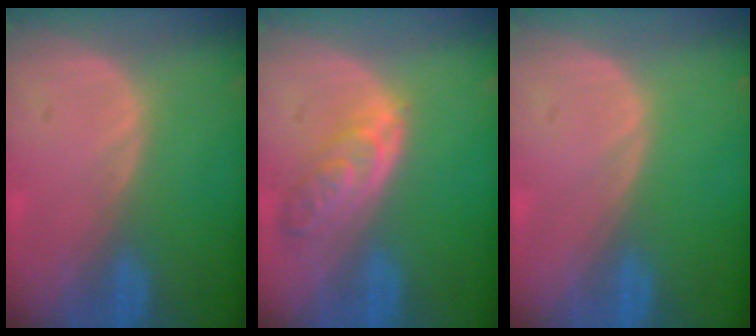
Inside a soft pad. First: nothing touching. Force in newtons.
{"total": 5.4, "press": 5.2, "slide": 1.5}
{"total": 0.0}